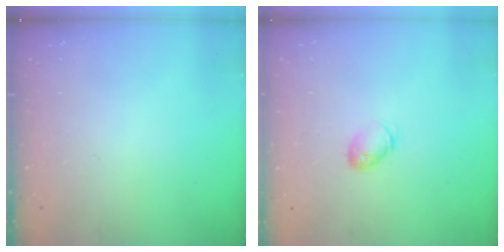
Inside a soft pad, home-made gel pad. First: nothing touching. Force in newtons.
{"total": 5.7, "press": 5.6, "slide": 1.2}